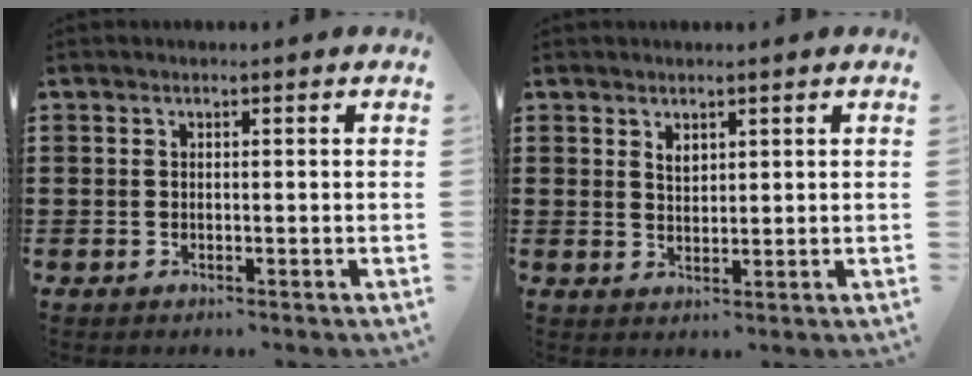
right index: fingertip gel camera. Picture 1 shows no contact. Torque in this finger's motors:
{"motor_torque": [-0.31, 0.33, 0.04, 0.02]}